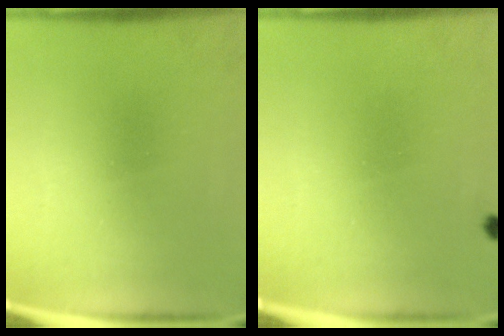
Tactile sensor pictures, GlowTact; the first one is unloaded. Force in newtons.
{"total": 0.7}